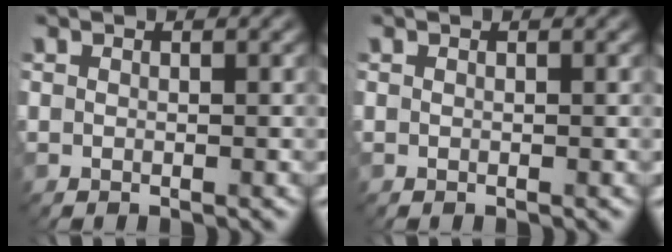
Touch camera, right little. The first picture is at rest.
{"total": 0.0}